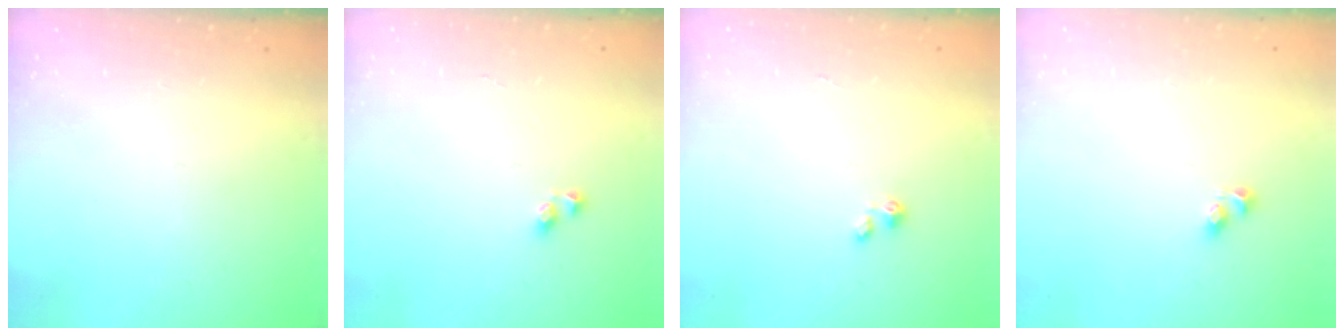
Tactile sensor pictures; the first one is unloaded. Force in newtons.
{"total": 2.7, "press": 2.6, "slide": 0.6}
{"total": 0.0}
{"total": 2.7, "press": 2.5, "slide": 1.2}